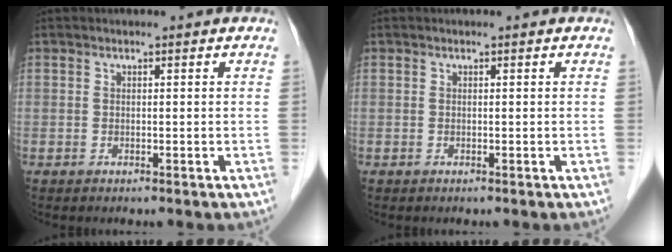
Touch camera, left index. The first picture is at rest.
{"total": 0.0}